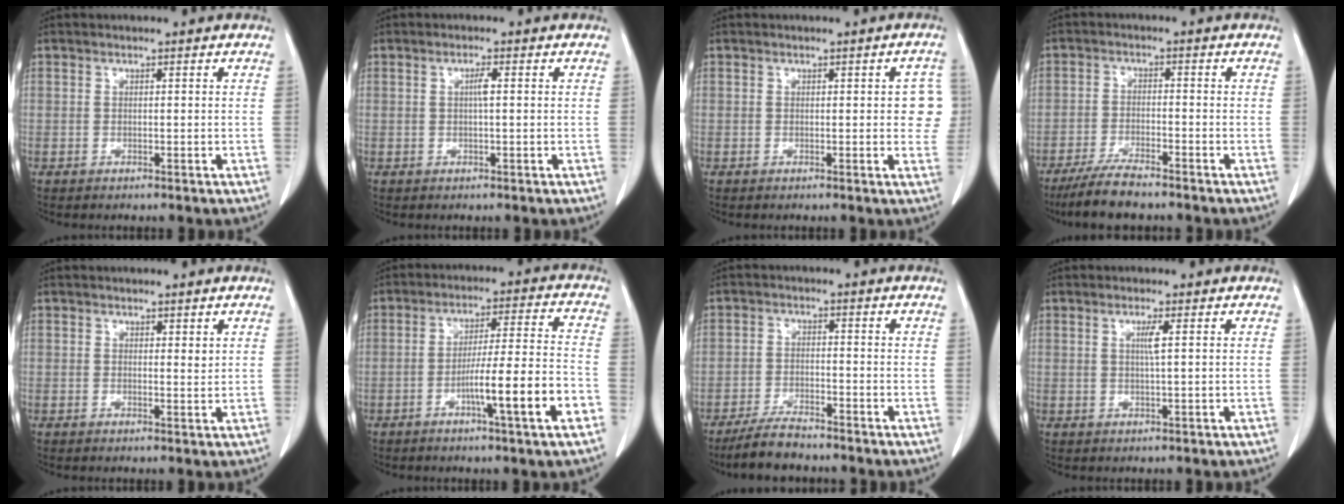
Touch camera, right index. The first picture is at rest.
{"total": 1.5, "force": [0.2, 0.1, 1.4], "torque": [-0.027, 0.003, 0.002]}
{"total": 4.6, "force": [0.5, 1.6, 4.3], "torque": [-0.027, 0.002, 0.000]}
{"total": 6.7, "force": [-5.5, 1.1, 3.6], "torque": [-0.070, -0.018, -0.101]}
{"total": 1.0, "force": [0.6, 0.4, 0.7], "torque": [-0.007, -0.005, 0.008]}
{"total": 11.6, "force": [-4.8, -0.4, 10.6], "torque": [-0.173, 0.003, -0.073]}
{"total": 5.4, "force": [-4.8, 1.2, 2.3], "torque": [-0.047, -0.011, -0.089]}
{"total": 1.9, "force": [0.5, -0.3, 1.8], "torque": [-0.036, -0.001, 0.008]}